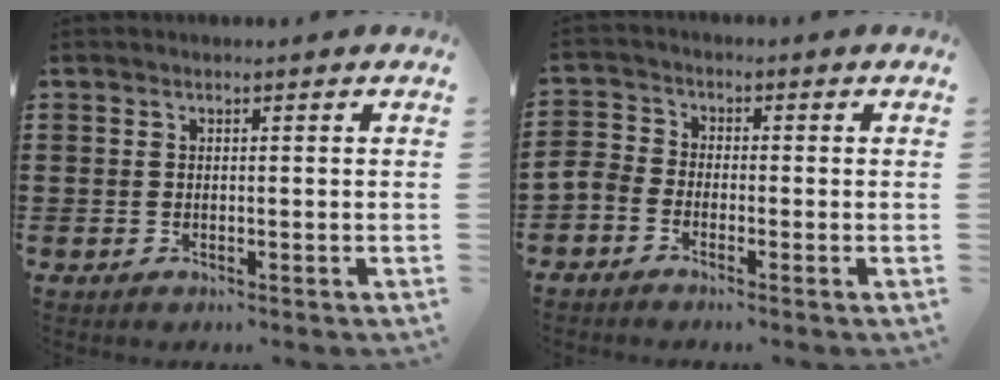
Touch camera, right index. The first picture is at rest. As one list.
[{"total": 2.6, "force": [-2.3, 1.0, 0.5], "torque": [-0.028, 0.000, -0.054]}]